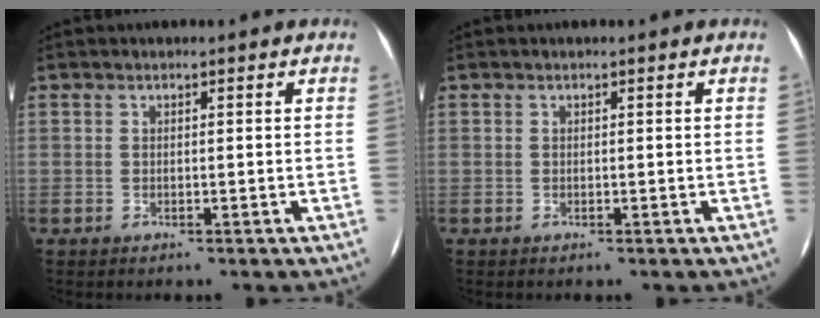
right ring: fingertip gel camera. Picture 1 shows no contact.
{"total": 0.0}